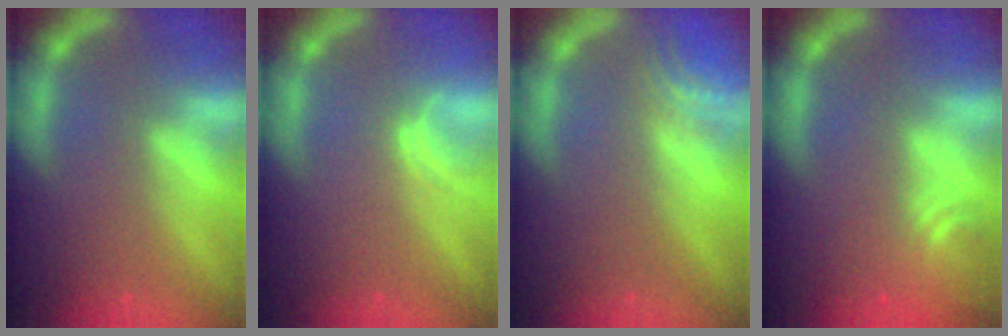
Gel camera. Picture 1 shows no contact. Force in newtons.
{"total": 1.0}
{"total": 2.5}
{"total": 3.5}